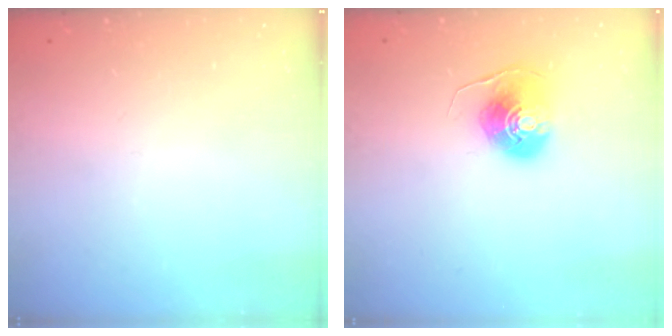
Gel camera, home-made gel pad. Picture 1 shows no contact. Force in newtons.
{"total": 8.5, "press": 8.4, "slide": 0.3}